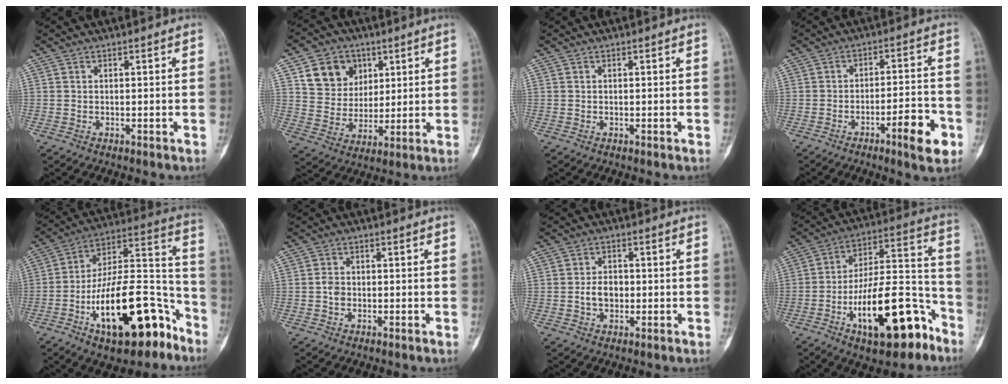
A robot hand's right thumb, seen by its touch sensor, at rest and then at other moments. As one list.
[{"total": 11.4, "force": [5.0, 9.4, 4.0], "torque": [-0.033, -0.016, 0.094]}, {"total": 0.0}, {"total": 9.5, "force": [-4.5, 2.2, 8.0], "torque": [-0.110, 0.029, -0.066]}, {"total": 25.0, "force": [-12.2, 10.4, 19.1], "torque": [-0.282, 0.093, -0.193]}, {"total": 2.1, "force": [-0.4, 1.6, 1.2], "torque": [-0.015, 0.006, -0.014]}, {"total": 4.1, "force": [-0.5, 3.0, 2.7], "torque": [-0.038, 0.009, -0.011]}, {"total": 22.1, "force": [-11.0, 8.7, 17.1], "torque": [-0.262, 0.081, -0.171]}]